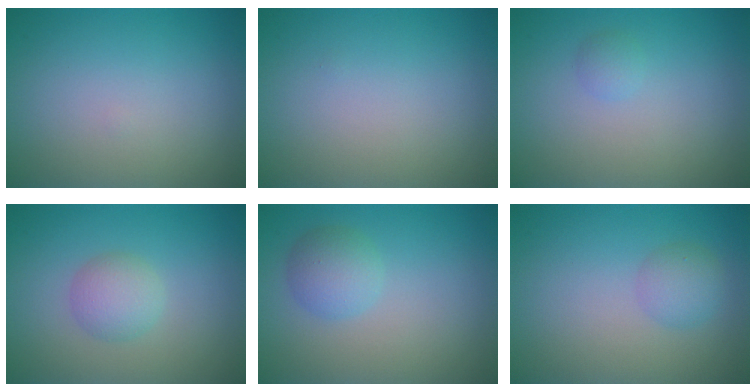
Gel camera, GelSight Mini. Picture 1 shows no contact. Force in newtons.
{"total": 0.0}
{"total": 0.9, "press": 0.8, "slide": 0.0}
{"total": 2.4, "press": 2.4, "slide": 0.1}
{"total": 2.6, "press": 2.6, "slide": 0.1}
{"total": 1.9, "press": 1.9, "slide": 0.0}